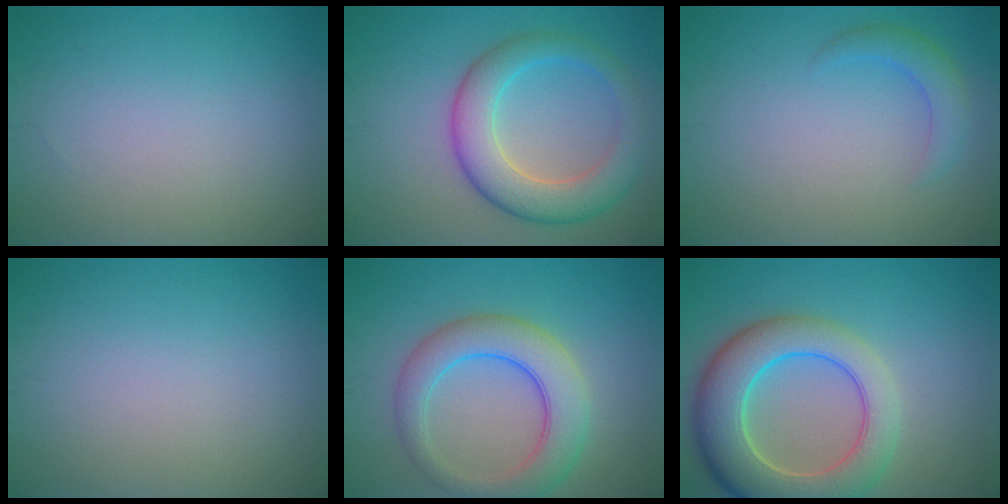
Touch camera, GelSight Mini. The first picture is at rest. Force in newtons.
{"total": 6.5, "press": 6.5, "slide": 0.2}
{"total": 2.3, "press": 2.3, "slide": 0.0}
{"total": 0.0}
{"total": 6.3, "press": 6.3, "slide": 0.2}
{"total": 9.1, "press": 9.1, "slide": 0.8}